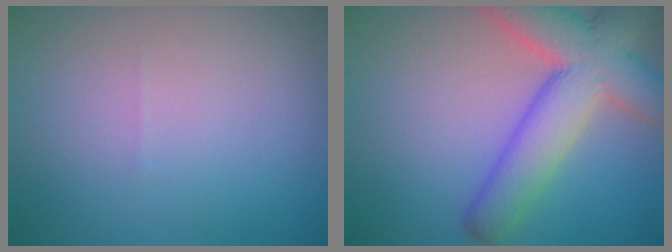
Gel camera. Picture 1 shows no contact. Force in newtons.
{"total": 8.7, "press": 8.7, "slide": 0.5}